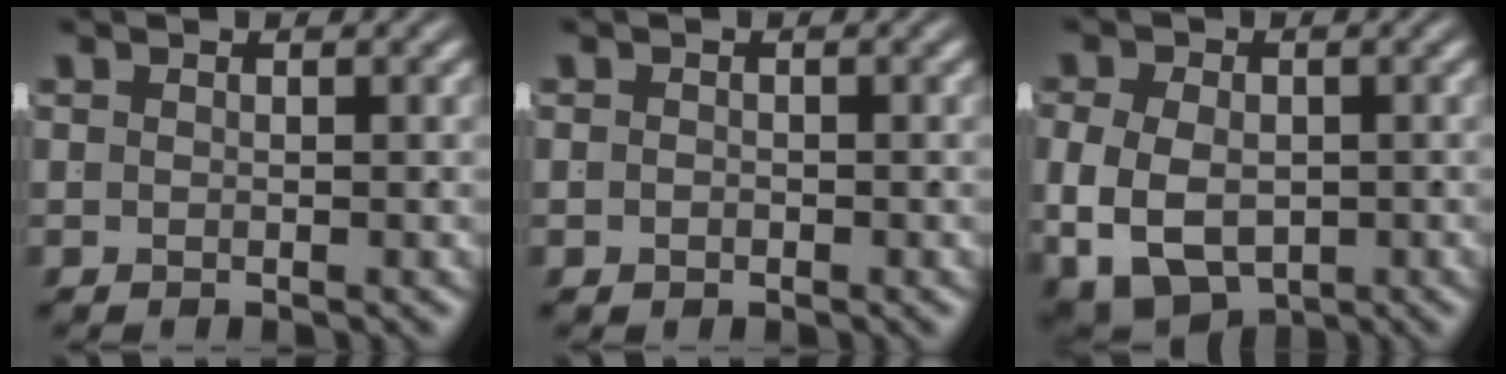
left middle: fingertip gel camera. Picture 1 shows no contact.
{"total": 0.5, "force": [-0.5, 0.3, 0.1], "torque": [-0.005, -0.009, -0.003]}
{"total": 9.0, "force": [-2.5, 7.2, 4.7], "torque": [-0.112, -0.043, -0.024]}